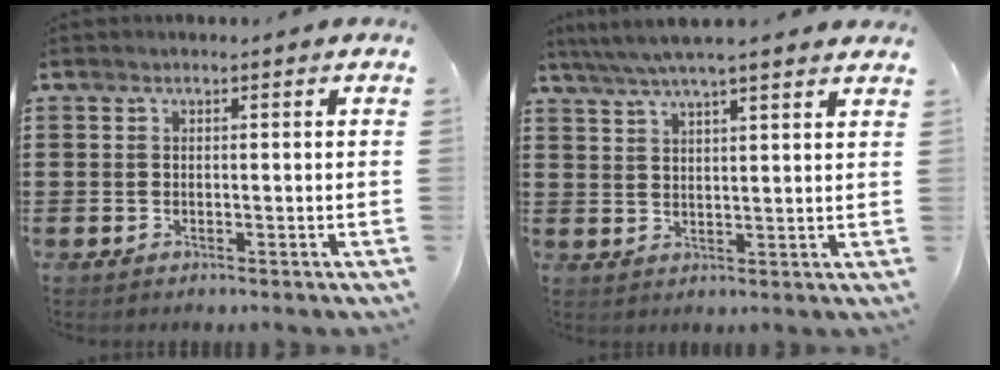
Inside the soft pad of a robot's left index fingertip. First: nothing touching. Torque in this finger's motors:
{"motor_torque": [1.10, -1.04, 0.63, 0.18]}